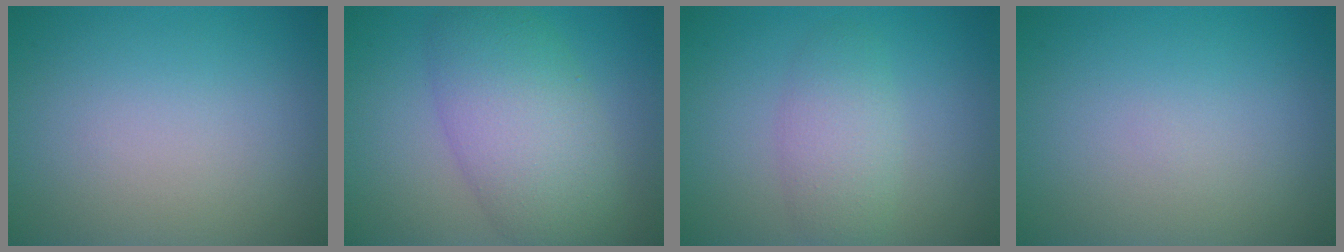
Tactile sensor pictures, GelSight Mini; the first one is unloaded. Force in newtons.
{"total": 6.9, "press": 6.9, "slide": 0.3}
{"total": 2.9, "press": 2.9, "slide": 0.1}
{"total": 0.0}